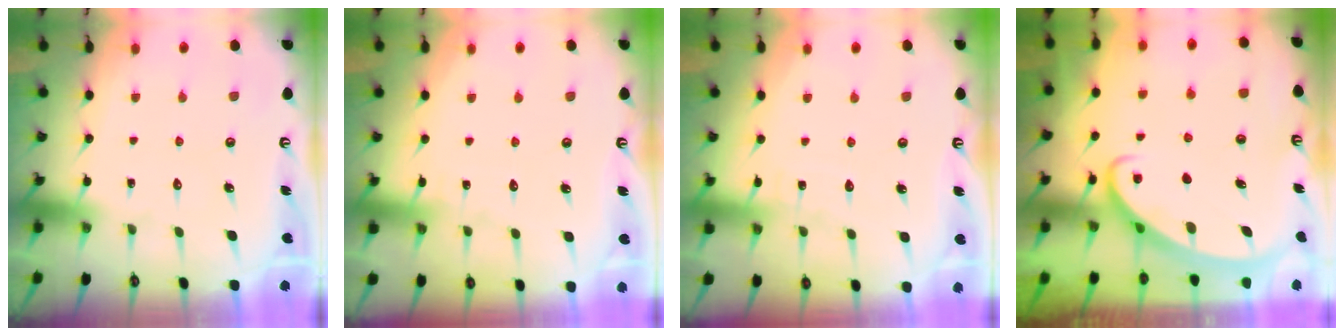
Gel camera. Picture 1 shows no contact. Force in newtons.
{"total": 2.5, "press": 2.5, "slide": 0.2}
{"total": 4.2, "press": 4.2, "slide": 0.4}
{"total": 2.6, "press": 2.6, "slide": 0.4}